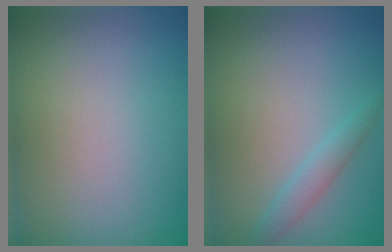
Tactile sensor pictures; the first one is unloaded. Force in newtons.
{"total": 1.5, "press": 1.5, "slide": 0.1}